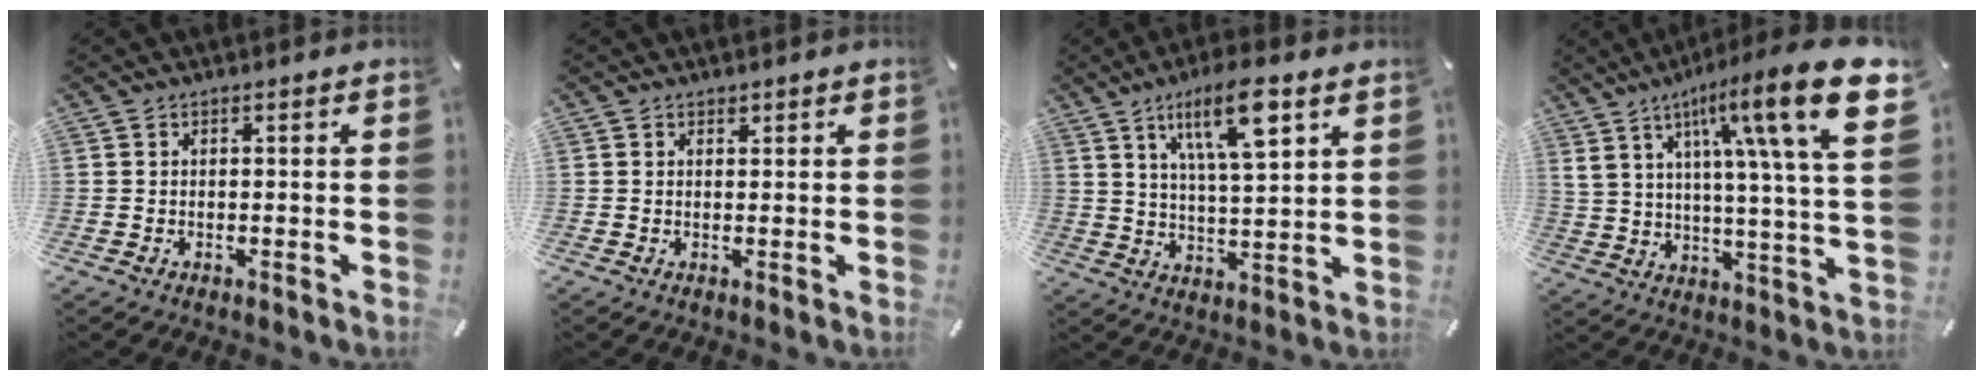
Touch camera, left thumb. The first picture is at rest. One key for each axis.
{"total": 0.8, "fx": 0.6, "fy": 0.6, "fz": 0.1, "tx": -0.002, "ty": 0.000, "tz": 0.012}
{"total": 12.8, "fx": 7.3, "fy": 3.6, "fz": 9.9, "tx": -0.166, "ty": -0.020, "tz": 0.120}
{"total": 22.8, "fx": 10.4, "fy": 5.2, "fz": 19.6, "tx": -0.313, "ty": -0.051, "tz": 0.152}